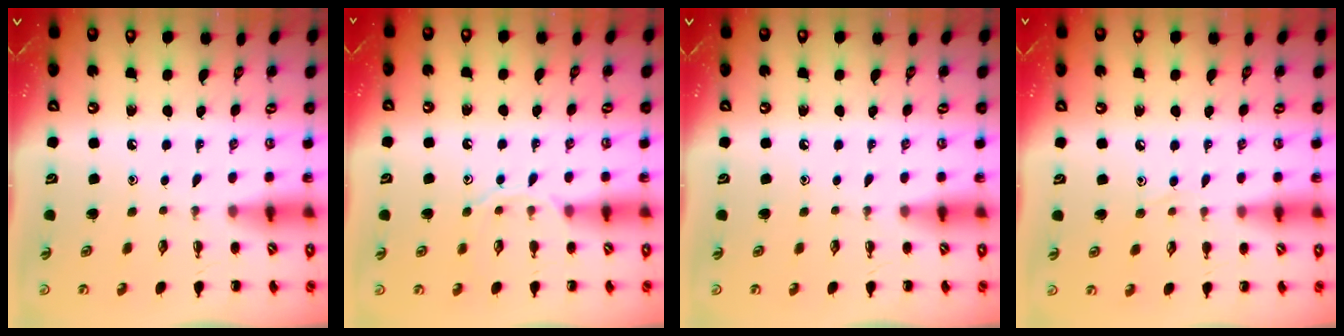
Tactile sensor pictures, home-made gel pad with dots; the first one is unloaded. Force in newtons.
{"total": 8.8, "press": 8.8, "slide": 0.6}
{"total": 0.0}
{"total": 5.4, "press": 5.1, "slide": 1.8}